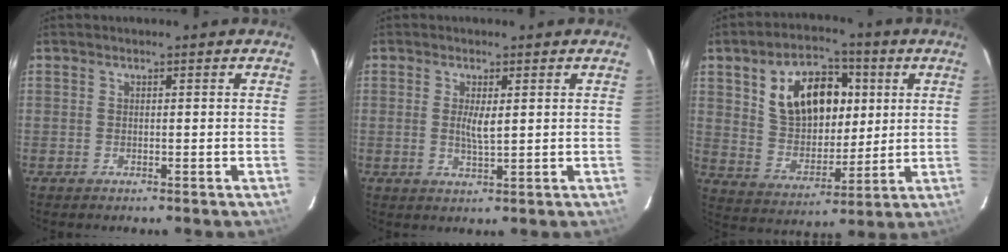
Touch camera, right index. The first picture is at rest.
{"total": 3.1, "force": [0.5, 0.7, 3.0], "torque": [-0.056, -0.005, 0.009]}
{"total": 15.7, "force": [4.7, 10.0, 11.0], "torque": [-0.203, 0.026, 0.097]}